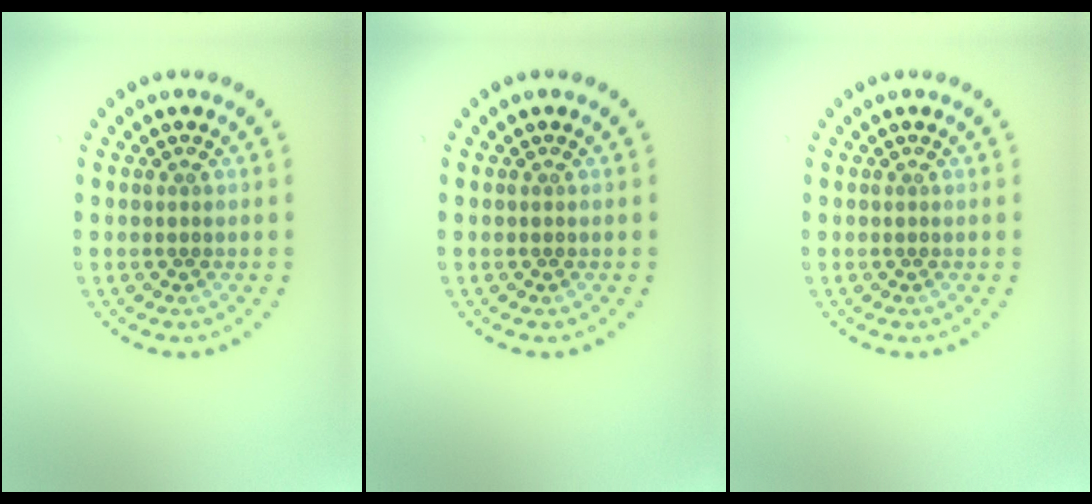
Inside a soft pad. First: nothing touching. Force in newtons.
{"total": 0.0}
{"total": 0.0}